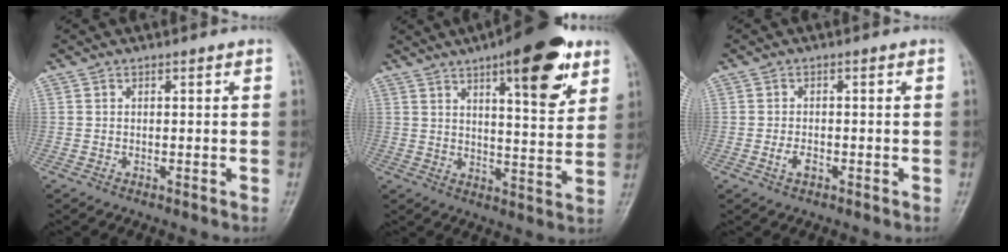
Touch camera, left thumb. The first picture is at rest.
{"total": 16.2, "force": [8.8, 4.9, 12.6], "torque": [-0.150, -0.037, 0.123]}
{"total": 2.3, "force": [-1.0, 1.3, 1.6], "torque": [-0.032, 0.007, -0.017]}